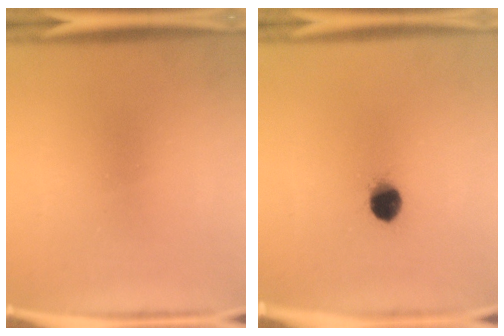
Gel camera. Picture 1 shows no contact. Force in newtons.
{"total": 6.6}